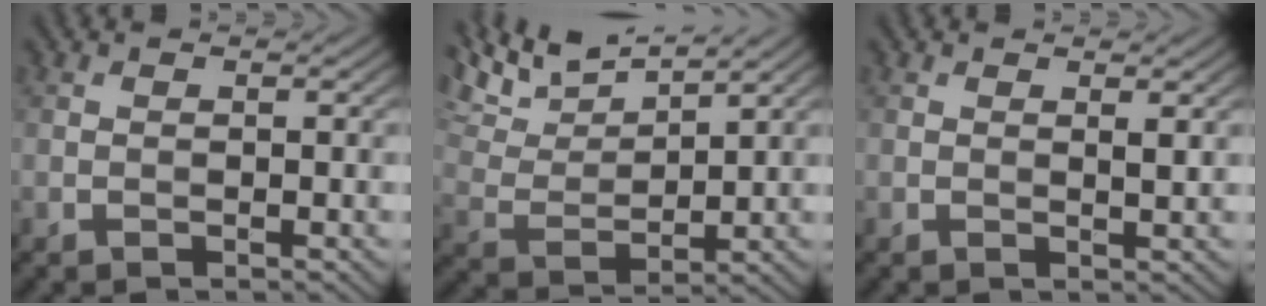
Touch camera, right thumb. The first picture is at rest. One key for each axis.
{"total": 9.2, "fx": 7.3, "fy": 2.2, "fz": 5.1, "tx": -0.121, "ty": 0.009, "tz": 0.133}
{"total": 1.1, "fx": 0.6, "fy": 0.1, "fz": 0.9, "tx": -0.016, "ty": -0.002, "tz": 0.009}